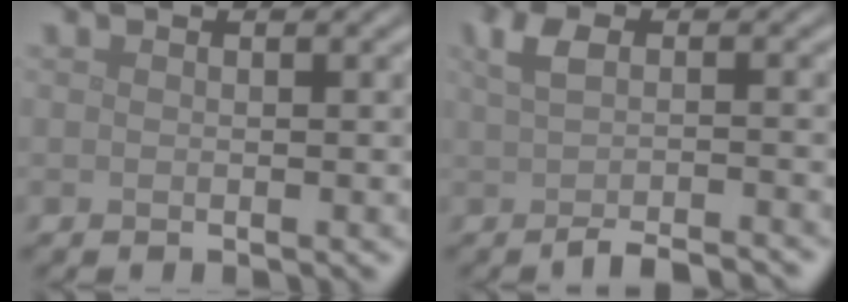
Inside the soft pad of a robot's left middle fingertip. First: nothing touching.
{"total": 3.4, "force": [-1.2, 1.0, 3.0], "torque": [-0.050, -0.006, -0.024]}